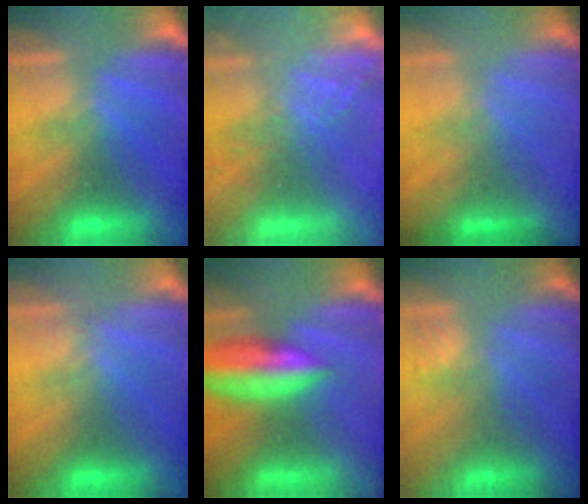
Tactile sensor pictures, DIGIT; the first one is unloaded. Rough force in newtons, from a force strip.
{"total": 5.8}
{"total": 1.8}
{"total": 1.1}
{"total": 6.8}
{"total": 2.4}